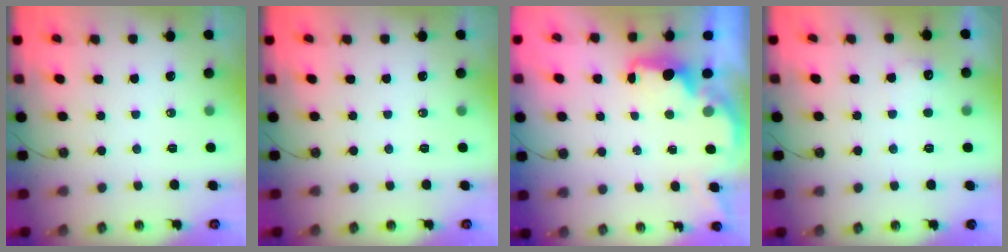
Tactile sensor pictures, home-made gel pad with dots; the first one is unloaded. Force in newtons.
{"total": 0.0}
{"total": 2.0, "press": 1.8, "slide": 0.8}
{"total": 5.7, "press": 5.5, "slide": 1.3}